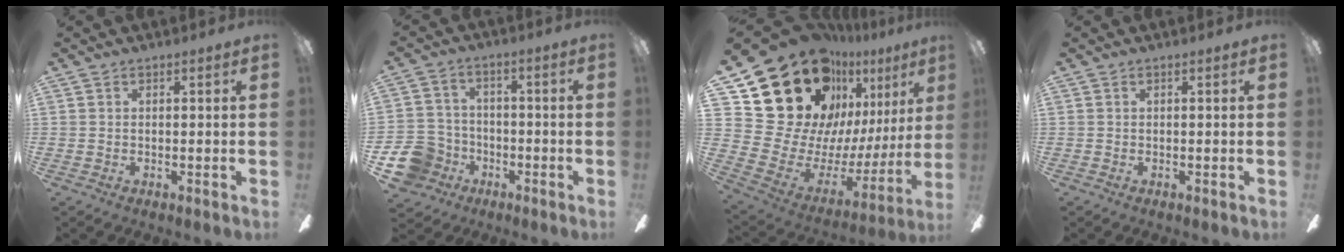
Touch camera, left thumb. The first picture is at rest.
{"total": 10.7, "force": [-4.9, 8.9, 3.2], "torque": [-0.097, 0.036, -0.085]}
{"total": 28.9, "force": [17.8, 18.5, 13.2], "torque": [-0.233, -0.132, 0.366]}
{"total": 0.0}